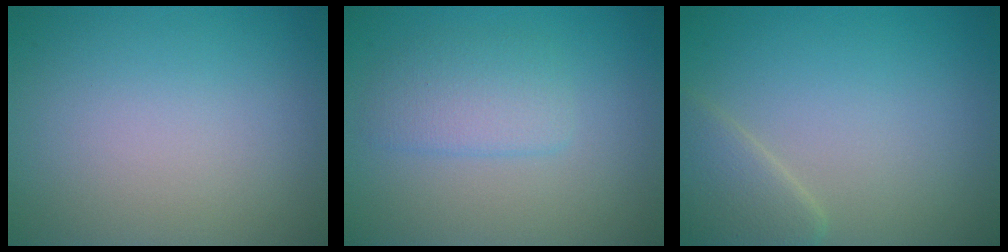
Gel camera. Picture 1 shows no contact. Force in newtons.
{"total": 2.6, "press": 2.6, "slide": 0.0}
{"total": 2.7, "press": 2.6, "slide": 0.2}